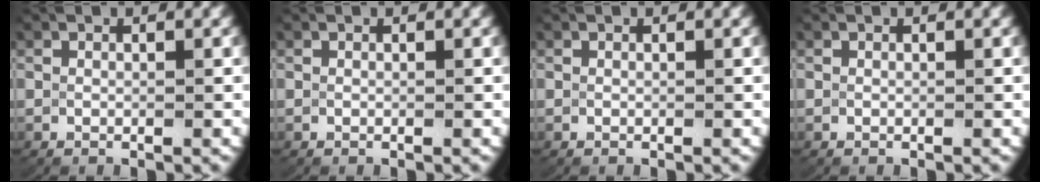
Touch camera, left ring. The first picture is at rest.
{"total": 0.0}
{"total": 0.0}
{"total": 0.0}